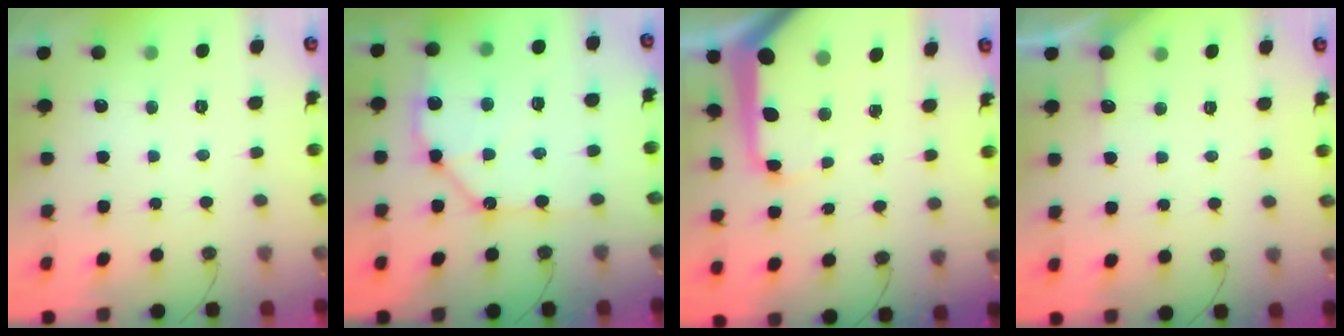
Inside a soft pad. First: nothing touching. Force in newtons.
{"total": 12.0, "press": 11.9, "slide": 1.4}
{"total": 16.5, "press": 16.4, "slide": 1.9}
{"total": 4.4, "press": 4.3, "slide": 0.6}